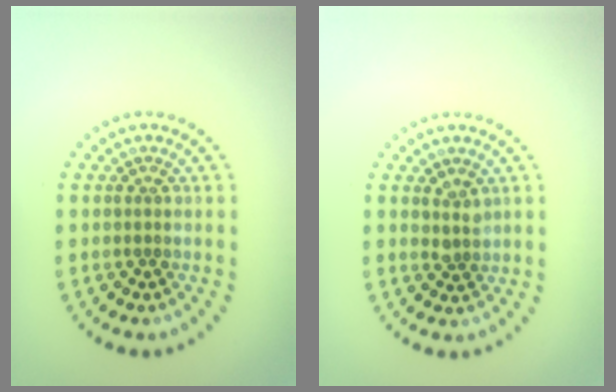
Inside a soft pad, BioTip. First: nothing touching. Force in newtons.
{"total": 1.3, "press": 1.2, "slide": 0.7}